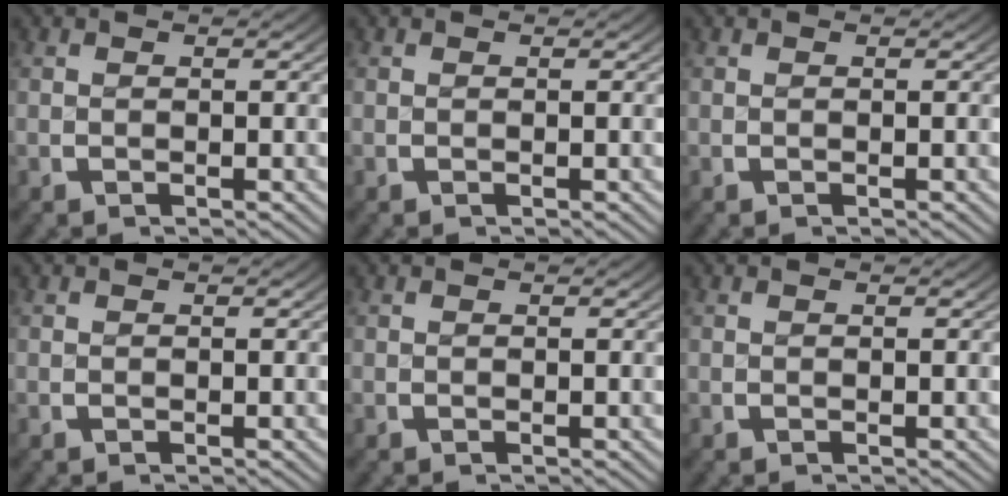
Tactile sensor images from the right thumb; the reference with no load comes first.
{"total": 0.0}
{"total": 0.0}
{"total": 0.0}
{"total": 0.0}
{"total": 0.0}